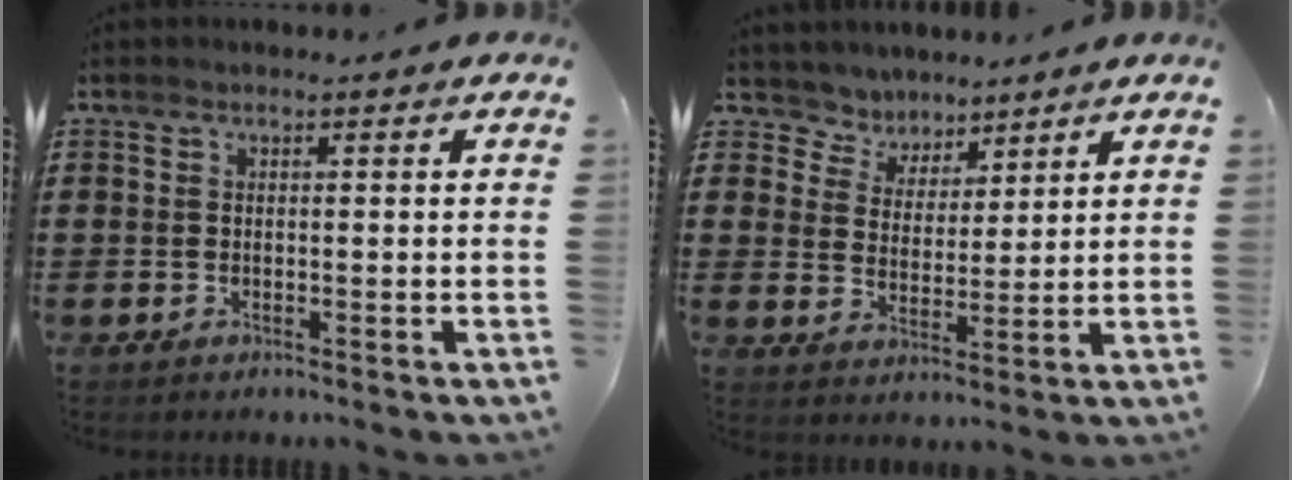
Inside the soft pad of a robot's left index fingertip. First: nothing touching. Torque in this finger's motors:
{"motor_torque": [0.09, -0.12, -0.04, -0.02]}